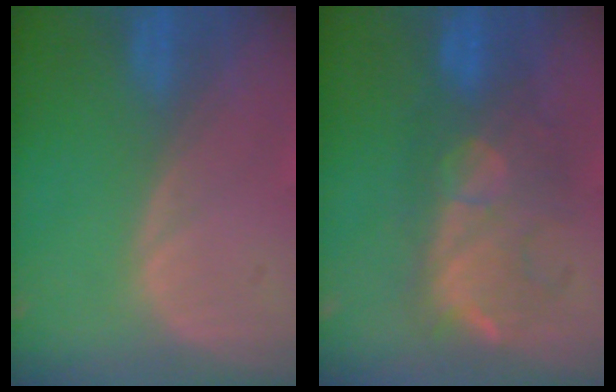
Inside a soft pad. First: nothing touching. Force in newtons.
{"total": 8.6, "press": 8.5, "slide": 0.7}